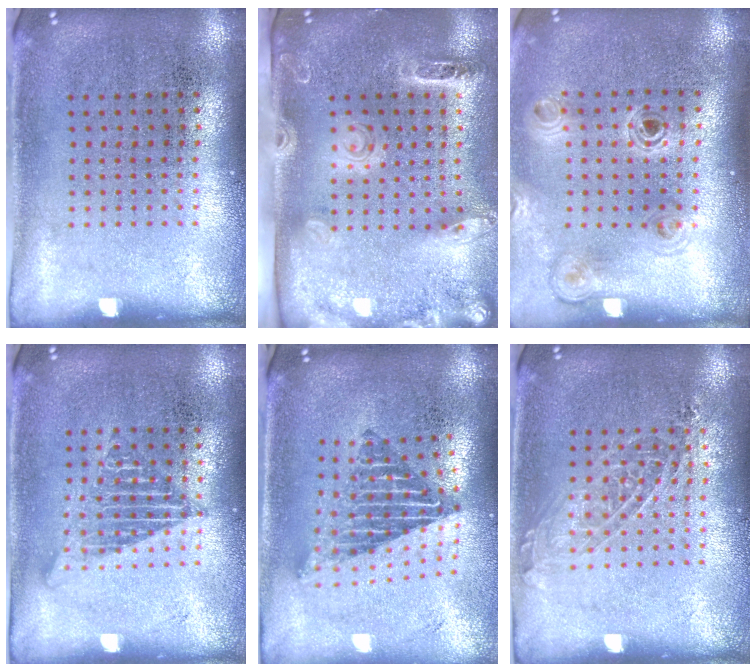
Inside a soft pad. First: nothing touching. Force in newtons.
{"total": 2.7, "press": 2.0, "slide": 1.8}
{"total": 1.1, "press": 1.1, "slide": 0.2}
{"total": 1.2, "press": 1.2, "slide": 0.0}
{"total": 2.1, "press": 1.5, "slide": 1.5}
{"total": 1.3, "press": 1.1, "slide": 0.5}